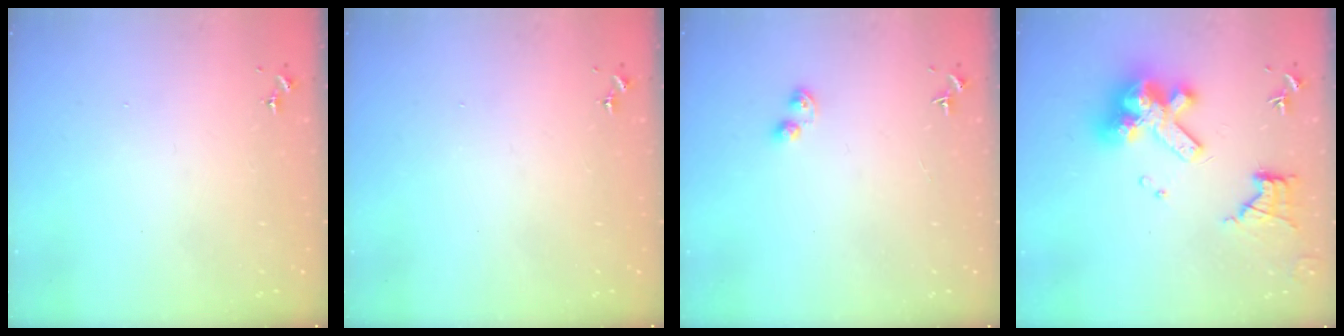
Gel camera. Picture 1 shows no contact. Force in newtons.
{"total": 0.0}
{"total": 3.8, "press": 3.8, "slide": 0.4}
{"total": 16.4, "press": 16.4, "slide": 1.4}